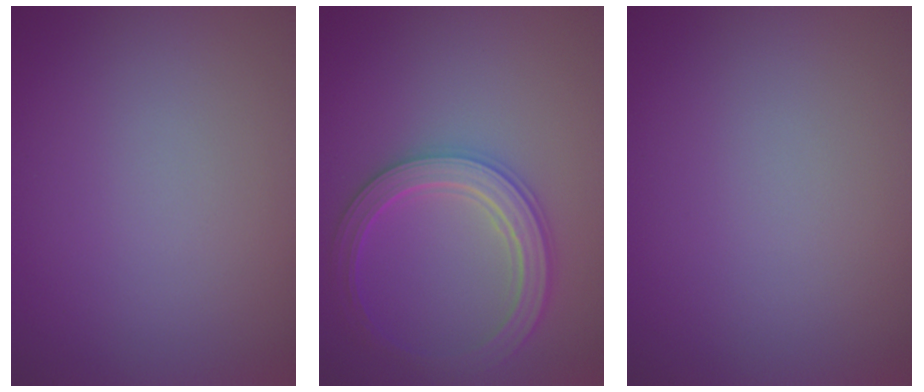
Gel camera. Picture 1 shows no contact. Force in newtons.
{"total": 4.1, "press": 4.0, "slide": 1.1}
{"total": 0.0}